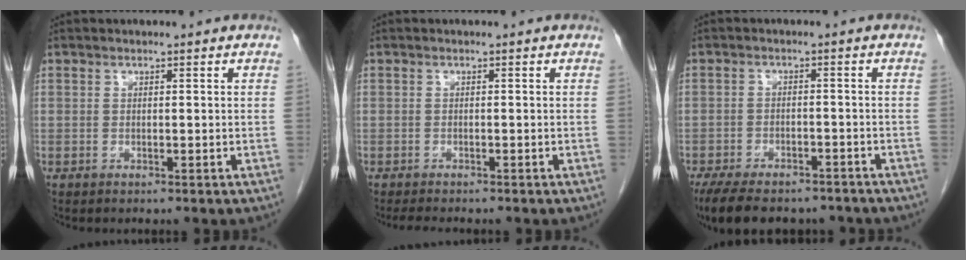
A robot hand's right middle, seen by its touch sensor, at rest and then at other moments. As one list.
[{"total": 3.2, "force": [-2.8, 0.6, 1.5], "torque": [-0.023, -0.007, -0.040]}, {"total": 14.0, "force": [-11.3, 5.3, 6.2], "torque": [-0.128, -0.006, -0.159]}]